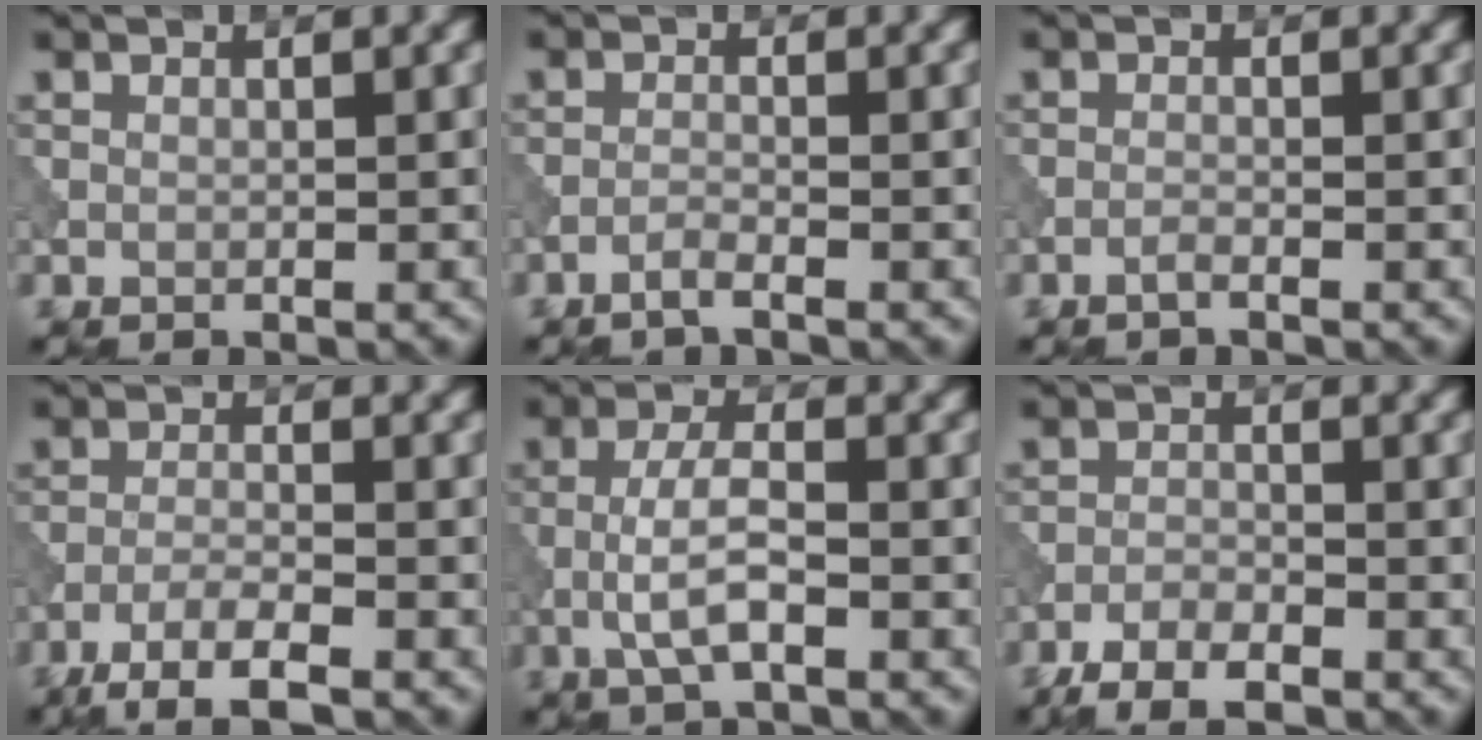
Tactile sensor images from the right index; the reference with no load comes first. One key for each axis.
{"total": 1.2, "fx": -1.0, "fy": 0.1, "fz": 0.8, "tx": -0.013, "ty": 0.004, "tz": -0.025}
{"total": 0.8, "fx": -0.6, "fy": 0.1, "fz": 0.5, "tx": -0.010, "ty": 0.003, "tz": -0.015}
{"total": 4.2, "fx": -3.0, "fy": 0.7, "fz": 2.8, "tx": -0.056, "ty": -0.003, "tz": -0.063}
{"total": 4.0, "fx": -1.3, "fy": 1.2, "fz": 3.7, "tx": -0.073, "ty": 0.005, "tz": -0.030}
{"total": 4.1, "fx": -3.1, "fy": 1.3, "fz": 2.4, "tx": -0.042, "ty": -0.002, "tz": -0.061}